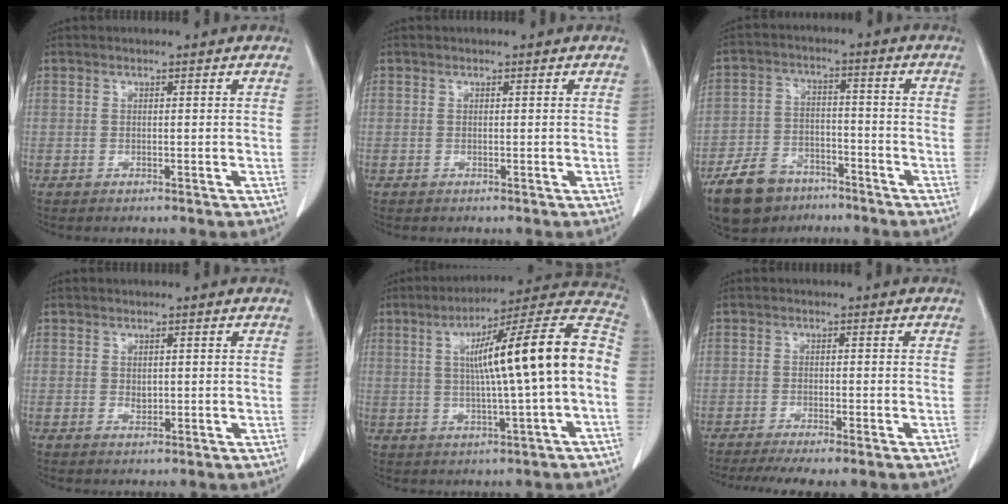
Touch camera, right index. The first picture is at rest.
{"total": 0.0}
{"total": 10.4, "force": [-7.7, 5.8, 4.0], "torque": [-0.091, 0.000, -0.134]}
{"total": 0.9, "force": [0.0, 0.6, 0.6], "torque": [-0.007, 0.001, 0.005]}
{"total": 17.9, "force": [0.7, 0.4, 17.9], "torque": [-0.260, 0.035, 0.005]}
{"total": 6.7, "force": [-5.2, 0.6, 4.3], "torque": [-0.064, -0.013, -0.080]}